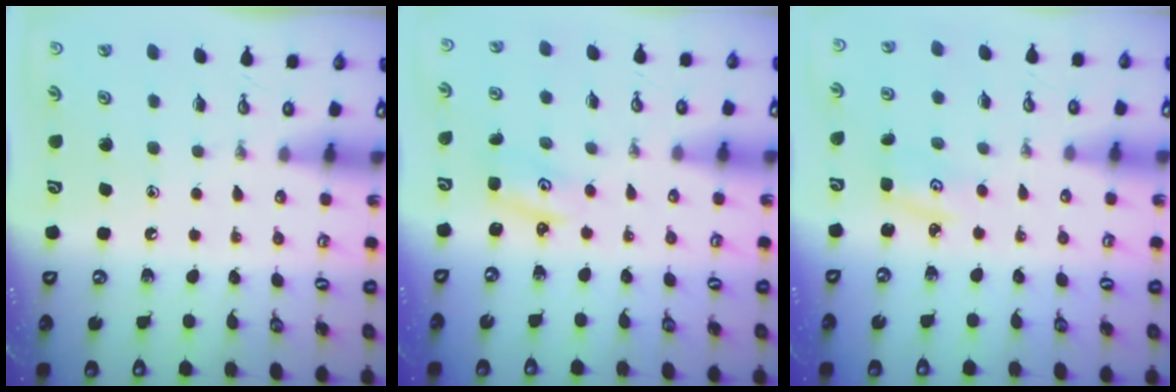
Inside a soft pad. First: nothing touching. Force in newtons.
{"total": 2.2, "press": 2.2, "slide": 0.2}
{"total": 2.9, "press": 2.8, "slide": 0.4}